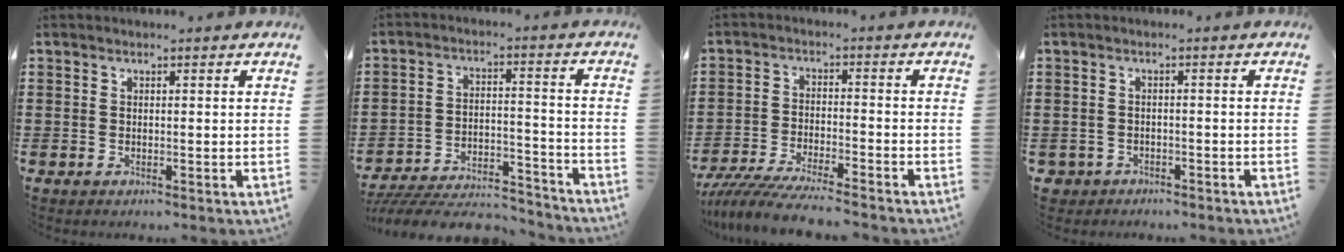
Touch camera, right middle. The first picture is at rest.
{"total": 7.0, "force": [-6.6, 1.1, 2.1], "torque": [-0.038, 0.011, -0.130]}
{"total": 6.3, "force": [-6.0, 0.0, 2.0], "torque": [-0.056, -0.015, -0.121]}
{"total": 1.6, "force": [-1.4, 0.7, -0.1], "torque": [-0.006, -0.002, -0.035]}